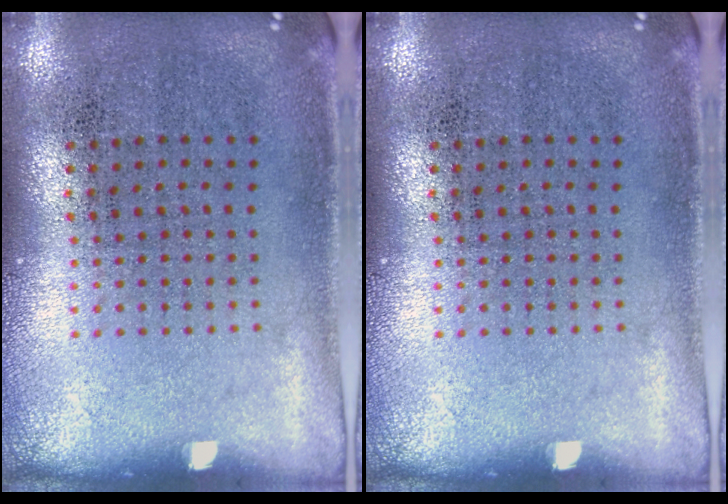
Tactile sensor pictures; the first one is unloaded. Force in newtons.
{"total": 0.0}